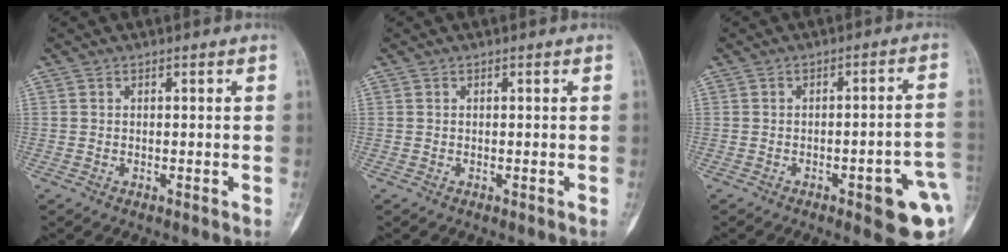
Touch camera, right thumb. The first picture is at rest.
{"total": 0.0}
{"total": 11.7, "force": [-3.8, 3.1, 10.6], "torque": [-0.122, 0.022, -0.039]}